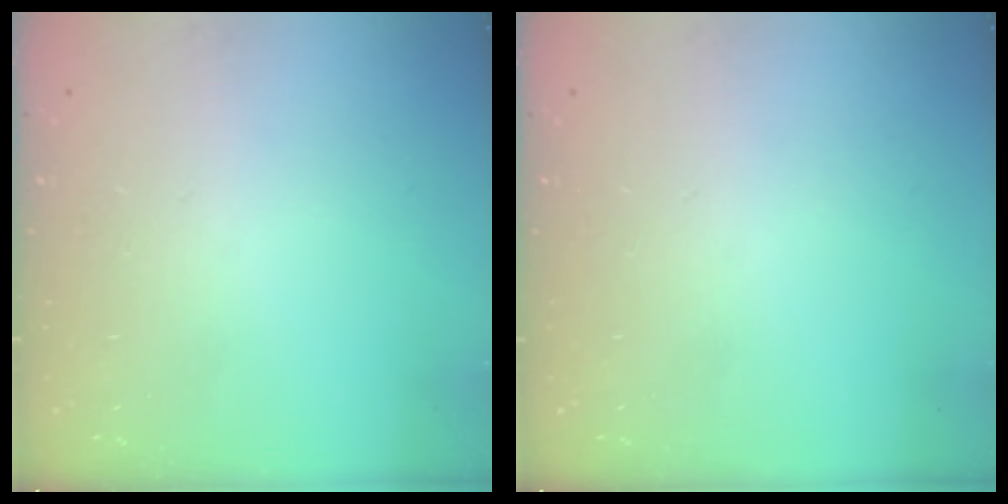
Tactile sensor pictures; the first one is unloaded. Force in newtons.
{"total": 0.0}